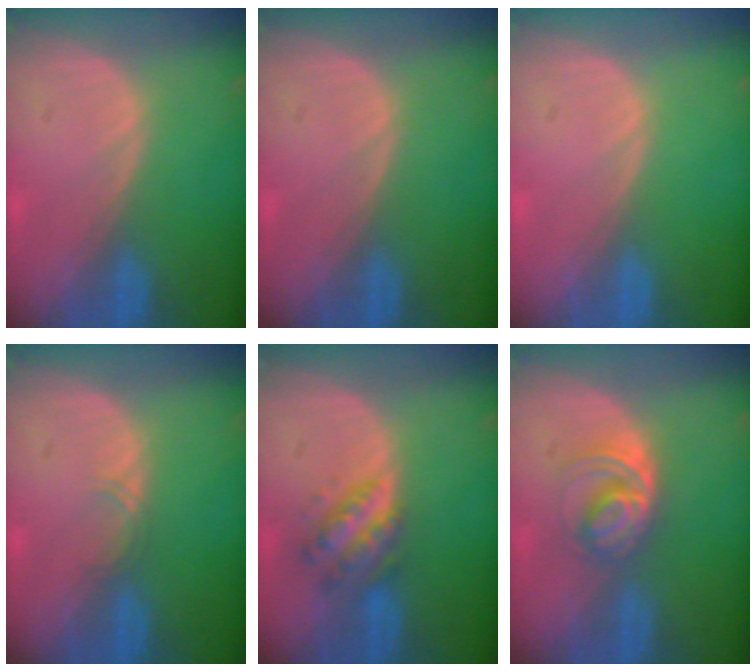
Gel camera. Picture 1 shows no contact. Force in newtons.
{"total": 0.0}
{"total": 0.0}
{"total": 1.1, "press": 1.1, "slide": 0.1}
{"total": 5.3, "press": 5.3, "slide": 0.2}
{"total": 5.4, "press": 5.0, "slide": 2.1}